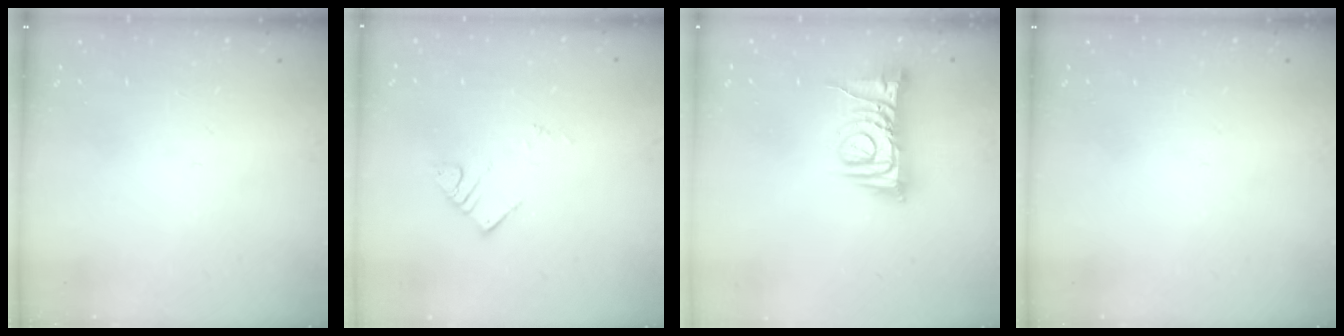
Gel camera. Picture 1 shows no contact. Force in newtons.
{"total": 4.2, "press": 4.1, "slide": 0.5}
{"total": 9.9, "press": 9.9, "slide": 1.1}
{"total": 0.0}